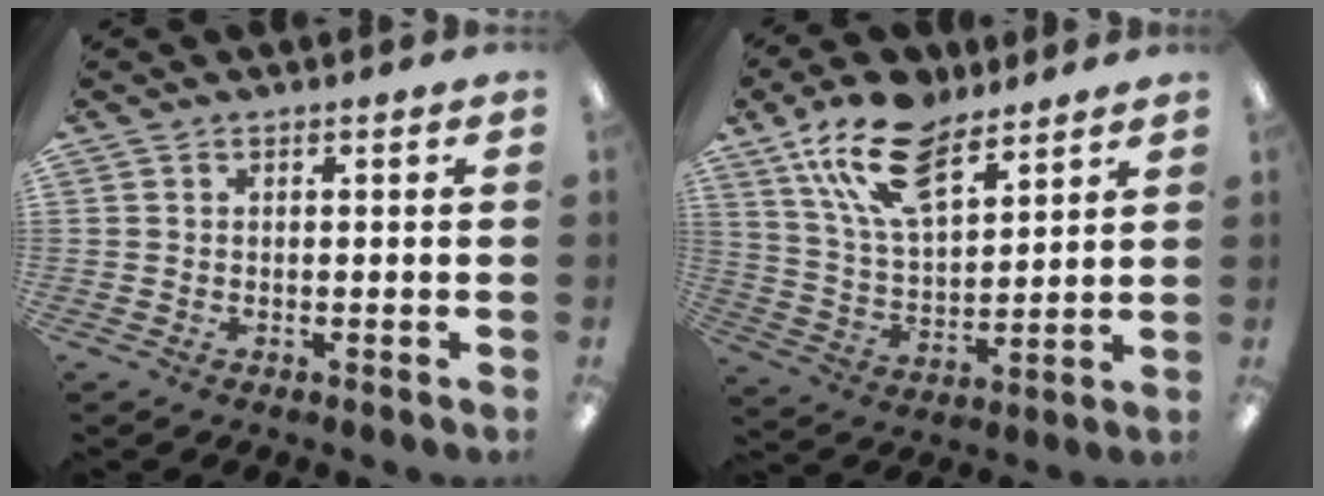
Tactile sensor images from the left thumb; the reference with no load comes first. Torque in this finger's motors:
{"motor_torque": [0.23, 0.23, 1.34, -1.43, 0.25]}